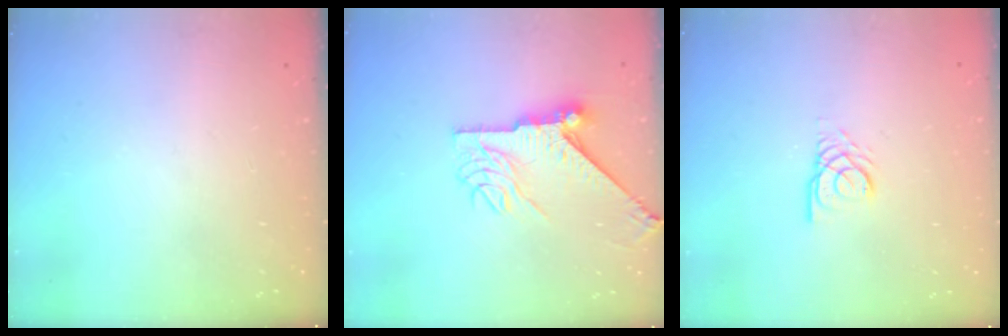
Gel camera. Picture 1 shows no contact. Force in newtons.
{"total": 10.8, "press": 10.7, "slide": 1.1}
{"total": 3.0, "press": 2.9, "slide": 0.3}